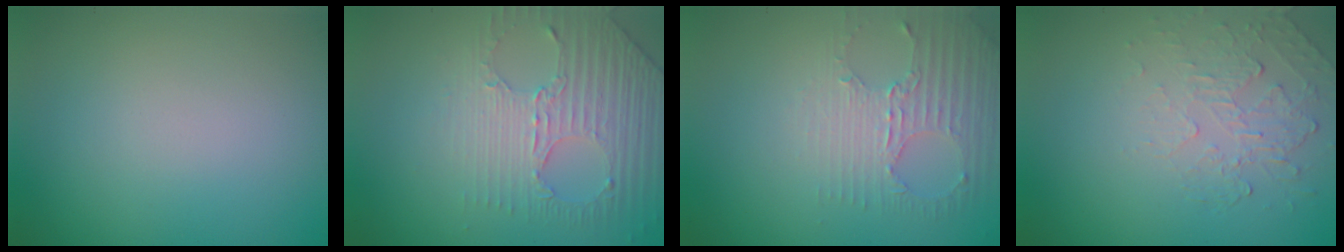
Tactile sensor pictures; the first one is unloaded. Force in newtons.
{"total": 4.4, "press": 3.1, "slide": 3.1}
{"total": 2.8, "press": 2.4, "slide": 1.4}
{"total": 2.1, "press": 0.9, "slide": 1.9}